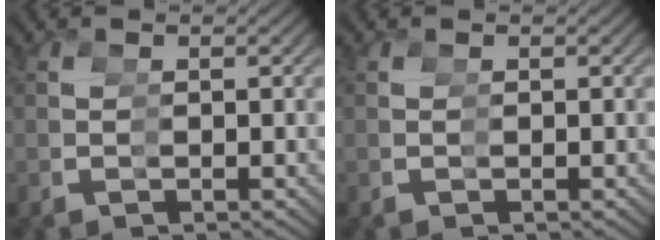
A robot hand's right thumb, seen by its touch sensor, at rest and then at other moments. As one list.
[{"total": 0.0}]